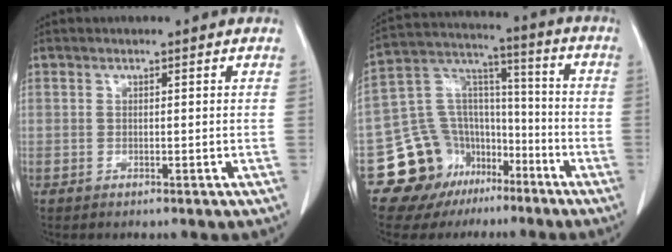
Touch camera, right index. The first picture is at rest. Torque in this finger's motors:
{"motor_torque": [0.02, -0.24, -0.18, -0.17]}